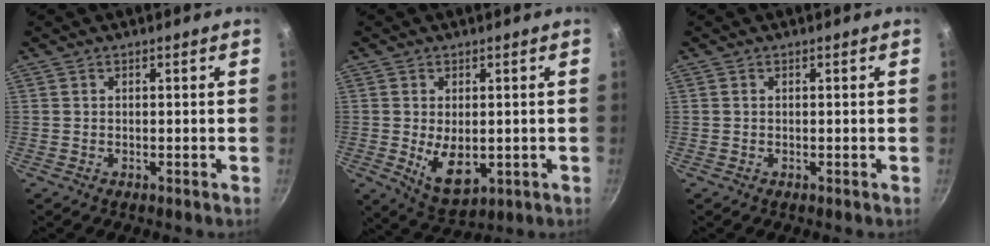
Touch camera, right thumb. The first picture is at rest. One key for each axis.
{"total": 8.1, "fx": -0.7, "fy": 4.7, "fz": 6.5, "tx": -0.099, "ty": -0.016, "tz": 0.007}
{"total": 0.0}